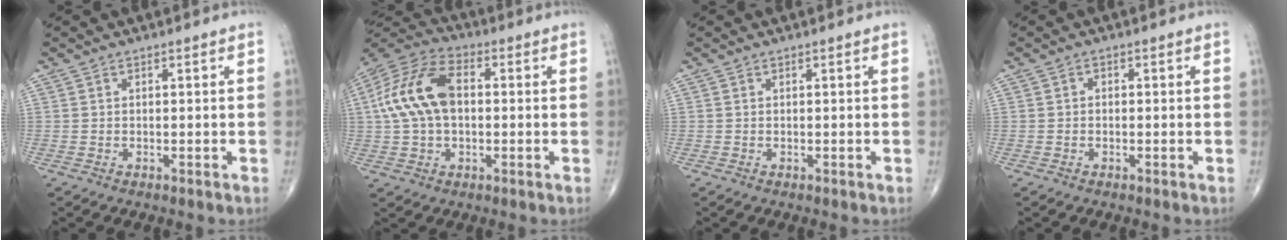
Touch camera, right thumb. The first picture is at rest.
{"total": 14.8, "force": [1.3, 9.0, 11.6], "torque": [-0.230, 0.031, 0.015]}
{"total": 0.0}
{"total": 0.6, "force": [-0.2, 0.5, 0.3], "torque": [0.001, 0.003, -0.008]}